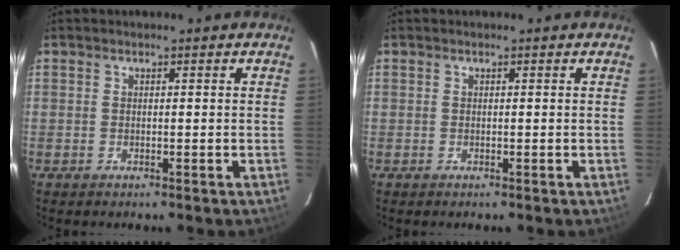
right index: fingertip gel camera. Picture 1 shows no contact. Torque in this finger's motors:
{"motor_torque": [0.00, 0.00, 0.00, 0.00]}